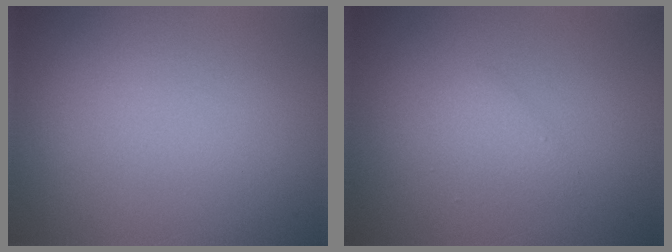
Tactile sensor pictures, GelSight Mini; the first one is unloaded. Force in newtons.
{"total": 1.3, "press": 1.3, "slide": 0.1}